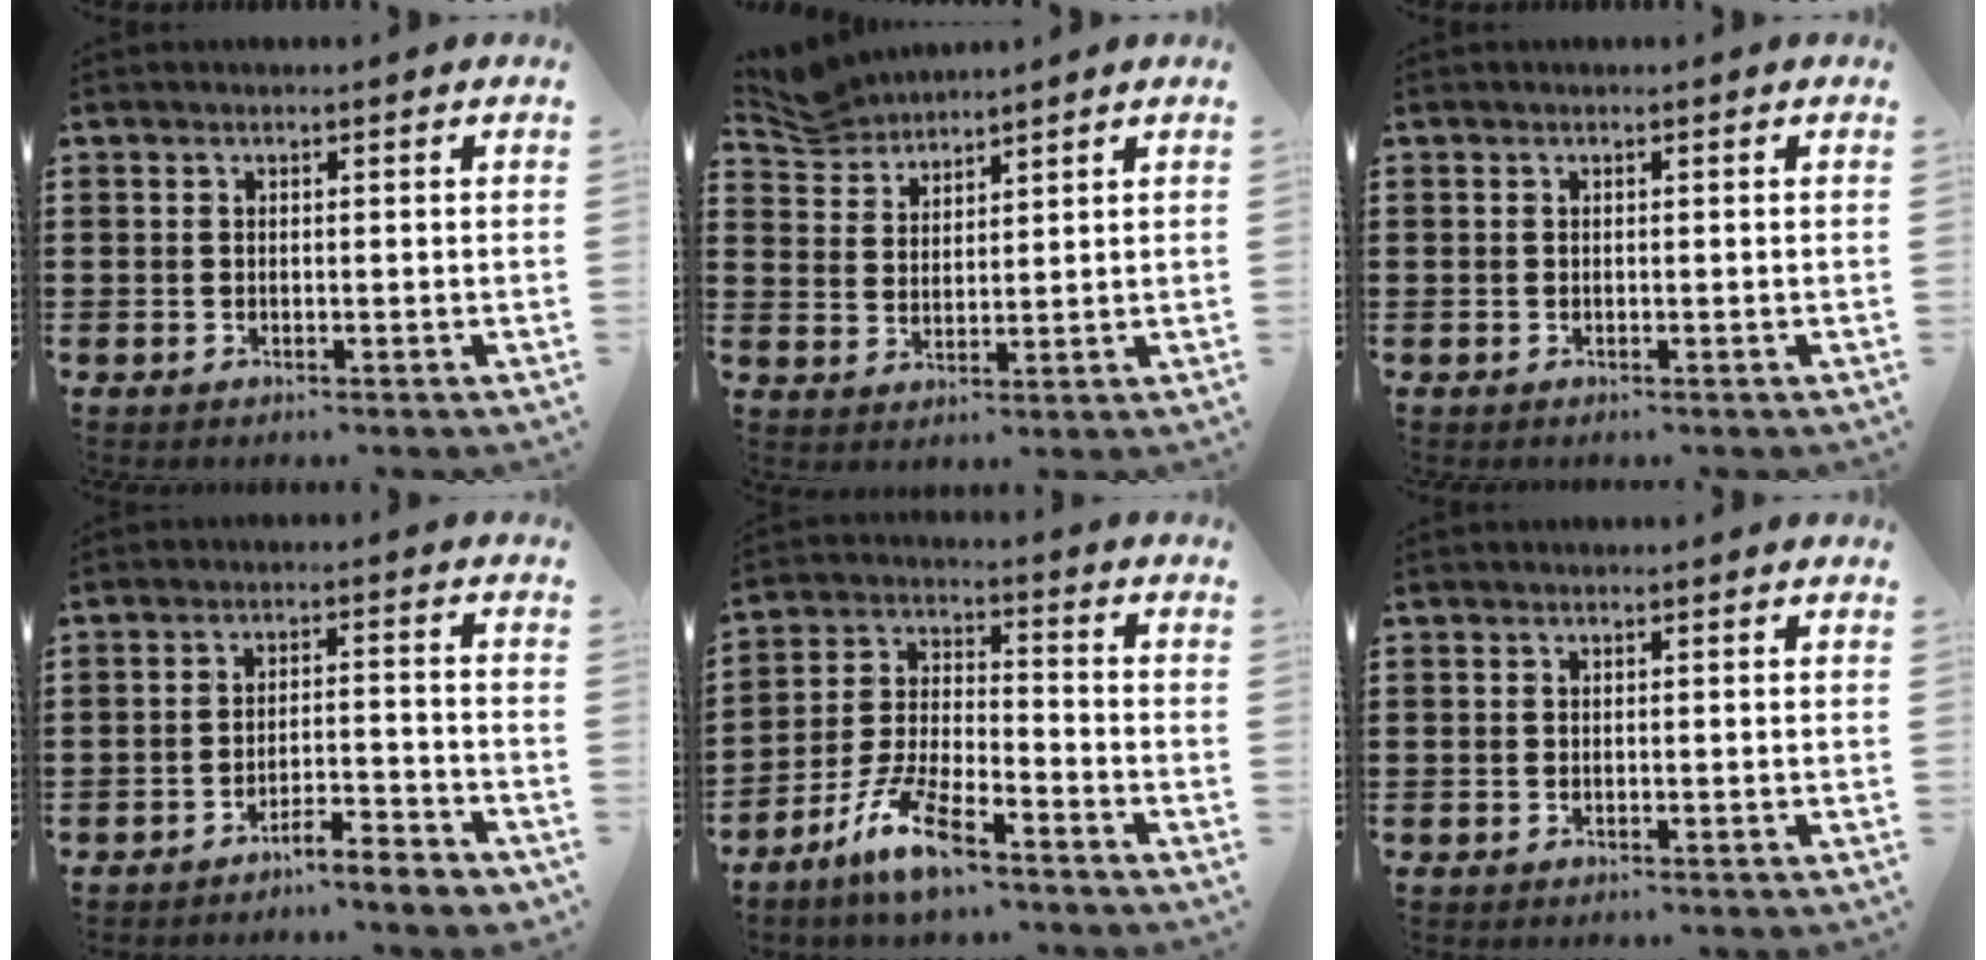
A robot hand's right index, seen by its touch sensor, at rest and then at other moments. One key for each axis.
{"total": 4.7, "fx": 4.6, "fy": 0.8, "fz": 0.3, "tx": -0.023, "ty": -0.010, "tz": 0.090}
{"total": 0.0}
{"total": 4.2, "fx": -4.1, "fy": -0.2, "fz": 0.9, "tx": -0.020, "ty": -0.002, "tz": -0.084}
{"total": 8.9, "fx": -6.7, "fy": 2.0, "fz": 5.6, "tx": -0.135, "ty": -0.001, "tz": -0.133}
{"total": 0.0}